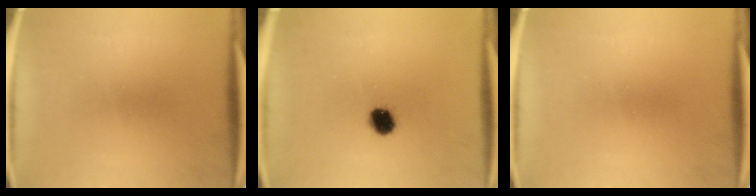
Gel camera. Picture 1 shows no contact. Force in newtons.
{"total": 5.5}
{"total": 0.0}